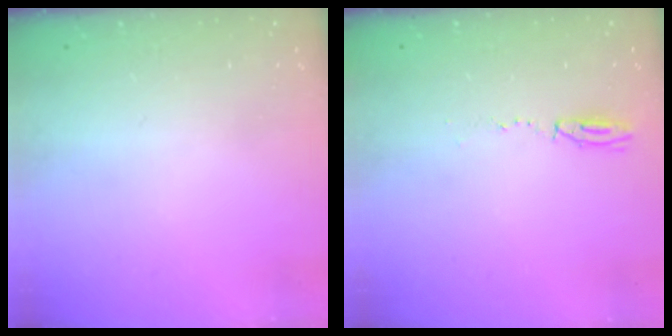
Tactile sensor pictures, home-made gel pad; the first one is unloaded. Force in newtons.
{"total": 3.9, "press": 3.8, "slide": 0.9}